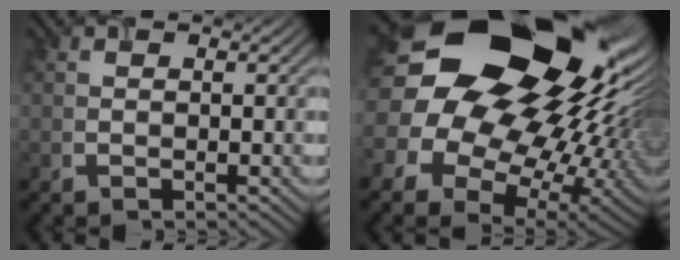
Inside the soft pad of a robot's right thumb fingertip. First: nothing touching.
{"total": 23.1, "force": [7.9, 17.2, 13.1], "torque": [-0.295, 0.007, 0.153]}